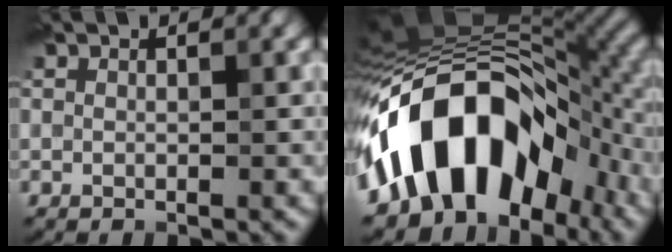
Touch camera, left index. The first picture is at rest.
{"total": 15.1, "force": [-6.0, 8.6, 10.8], "torque": [-0.157, 0.027, -0.118]}